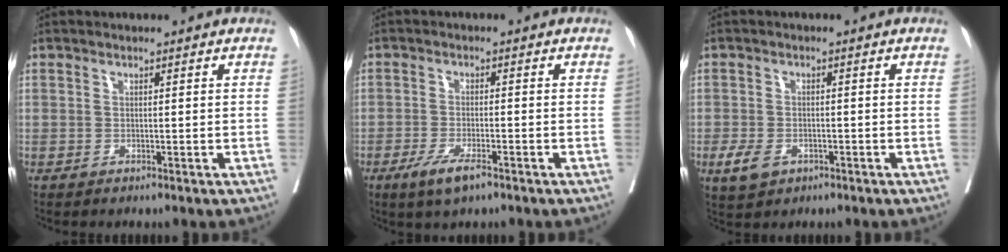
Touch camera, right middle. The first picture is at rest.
{"total": 4.7, "force": [-2.9, 1.0, 3.5], "torque": [-0.074, -0.008, -0.048]}
{"total": 4.0, "force": [-1.9, 2.7, 2.3], "torque": [-0.046, -0.002, -0.024]}